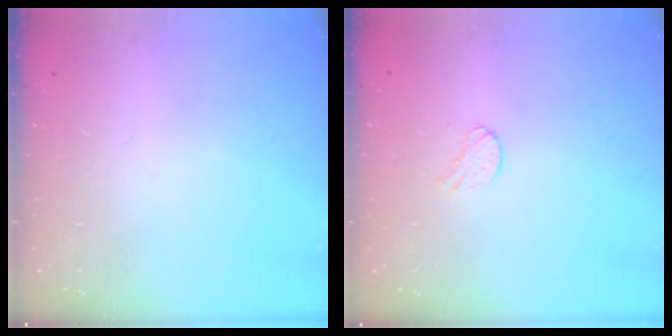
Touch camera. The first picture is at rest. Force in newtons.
{"total": 4.4, "press": 4.4, "slide": 0.4}